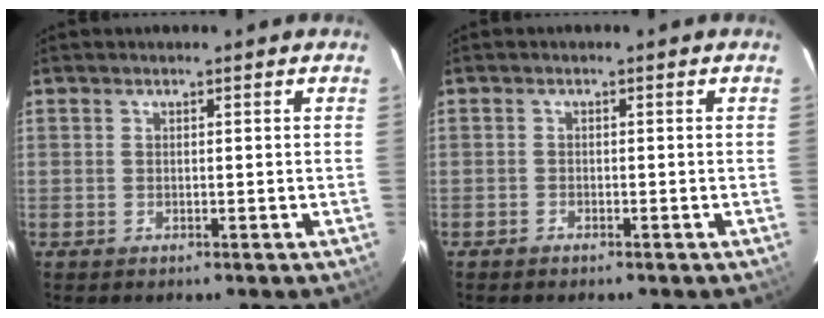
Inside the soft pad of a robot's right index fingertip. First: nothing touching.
{"total": 1.0, "force": [-0.9, 0.4, 0.2], "torque": [-0.011, 0.003, -0.018]}